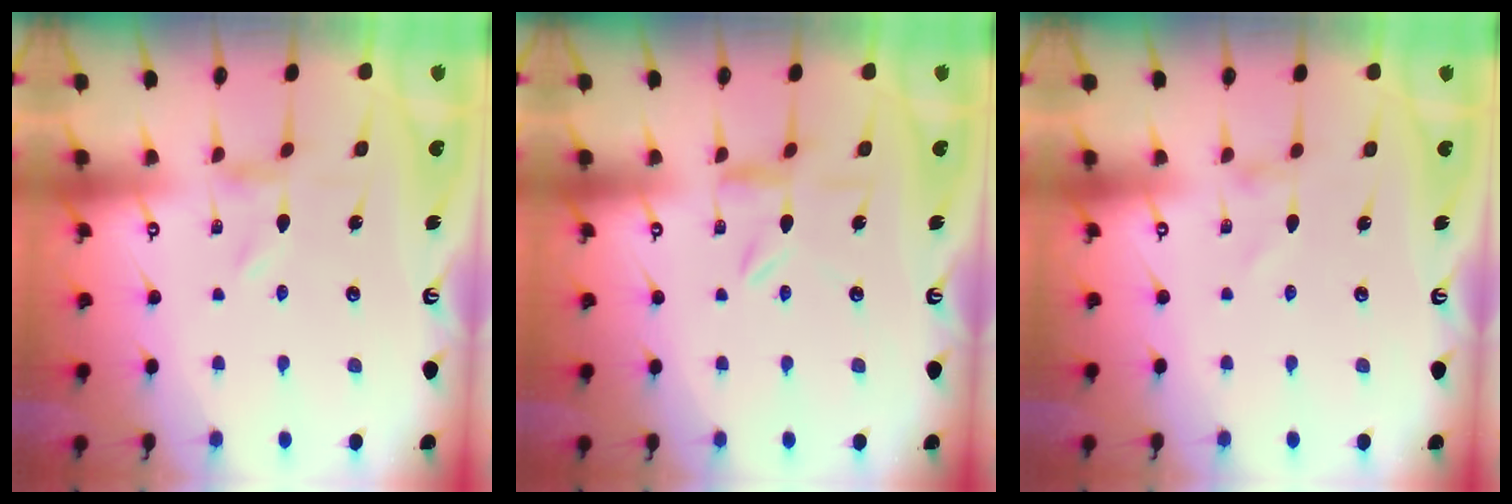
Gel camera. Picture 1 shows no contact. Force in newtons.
{"total": 3.7, "press": 3.7, "slide": 0.2}
{"total": 1.1, "press": 1.1, "slide": 0.0}